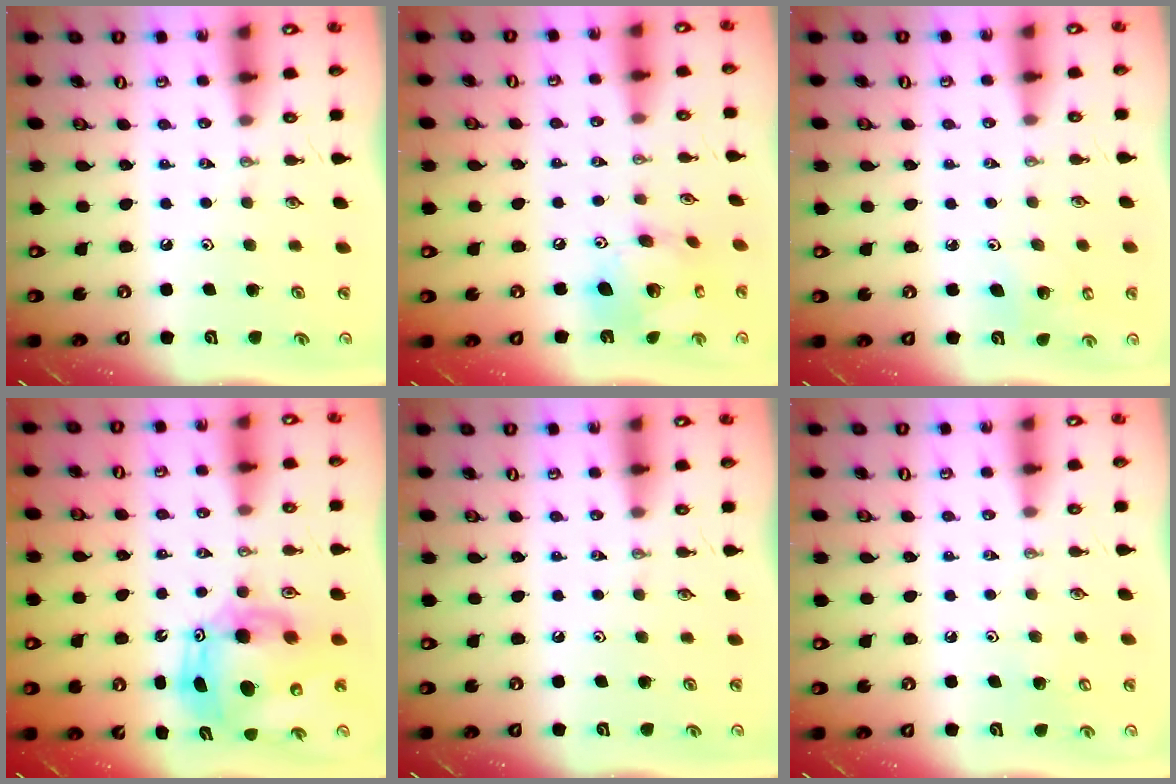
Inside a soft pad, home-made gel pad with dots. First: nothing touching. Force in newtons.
{"total": 14.5, "press": 14.4, "slide": 1.5}
{"total": 4.2, "press": 4.1, "slide": 0.9}
{"total": 12.8, "press": 12.7, "slide": 1.7}
{"total": 0.0}
{"total": 4.0, "press": 4.0, "slide": 0.2}